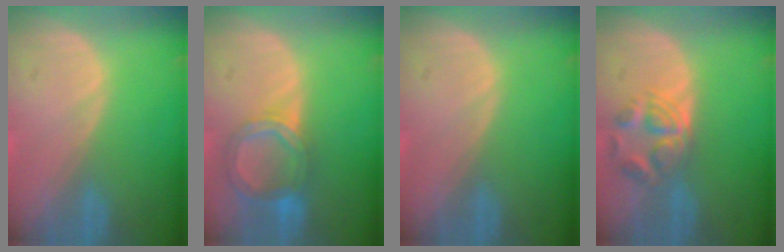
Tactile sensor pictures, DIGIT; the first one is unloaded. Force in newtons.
{"total": 6.4, "press": 5.7, "slide": 3.0}
{"total": 0.0}
{"total": 5.7, "press": 4.8, "slide": 3.1}